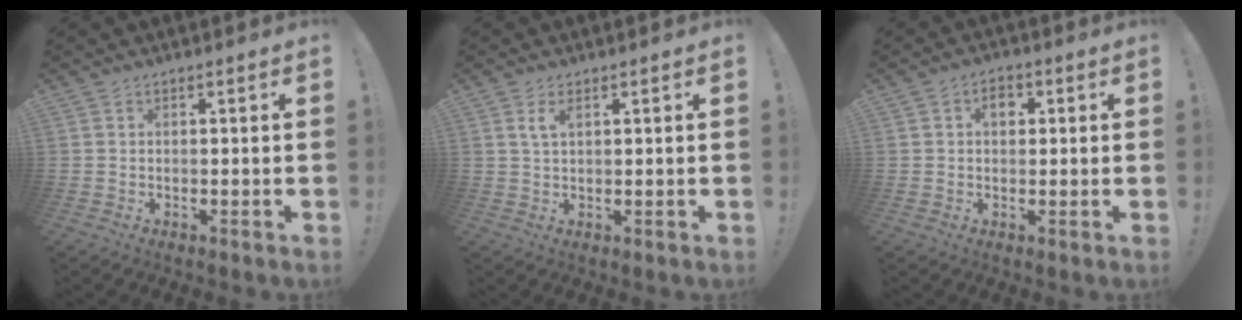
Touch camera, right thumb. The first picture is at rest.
{"total": 3.1, "force": [1.5, 1.2, 2.5], "torque": [-0.044, -0.002, 0.026]}
{"total": 3.9, "force": [1.1, 2.7, 2.6], "torque": [-0.033, 0.002, 0.013]}